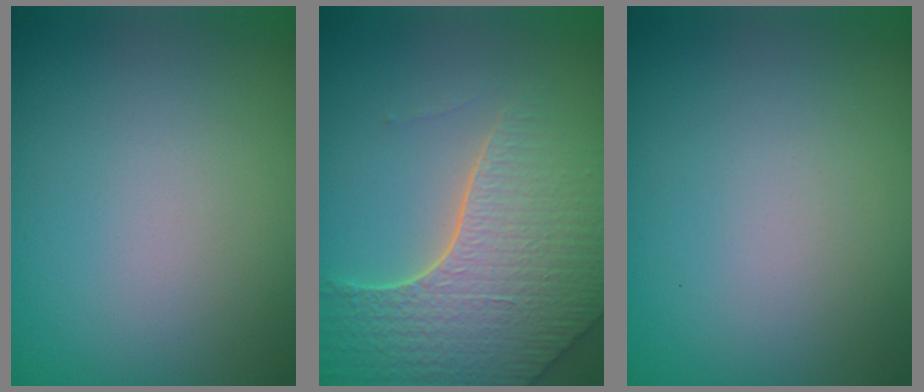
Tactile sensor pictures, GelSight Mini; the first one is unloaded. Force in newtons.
{"total": 6.8, "press": 5.5, "slide": 3.9}
{"total": 0.0}